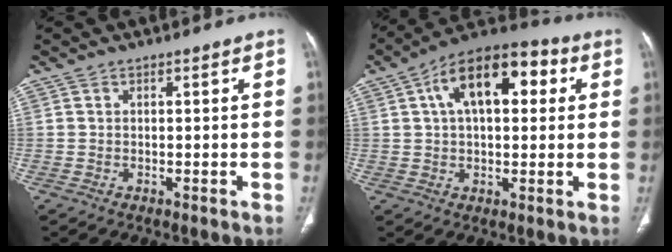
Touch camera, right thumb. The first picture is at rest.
{"total": 16.4, "force": [4.8, 8.6, 13.1], "torque": [-0.178, 0.028, 0.068]}